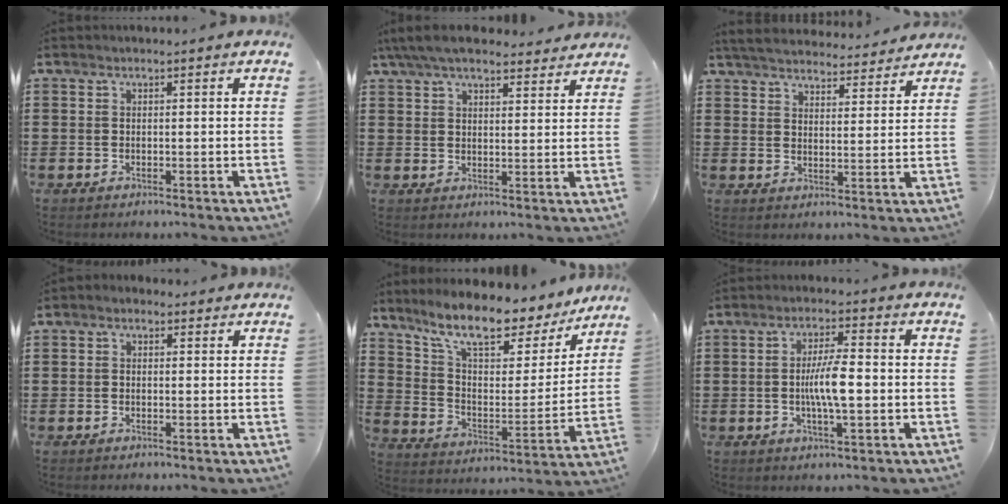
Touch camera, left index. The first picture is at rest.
{"total": 6.4, "force": [5.4, 1.6, 2.9], "torque": [-0.071, -0.010, 0.102]}
{"total": 4.8, "force": [4.7, 0.3, 0.9], "torque": [-0.038, -0.030, 0.081]}
{"total": 0.8, "force": [-0.3, 0.6, 0.4], "torque": [-0.009, 0.003, -0.007]}
{"total": 10.6, "force": [8.9, 2.5, 5.3], "torque": [-0.128, -0.058, 0.149]}
{"total": 6.7, "force": [-0.8, 1.6, 6.4], "torque": [-0.119, 0.004, -0.018]}